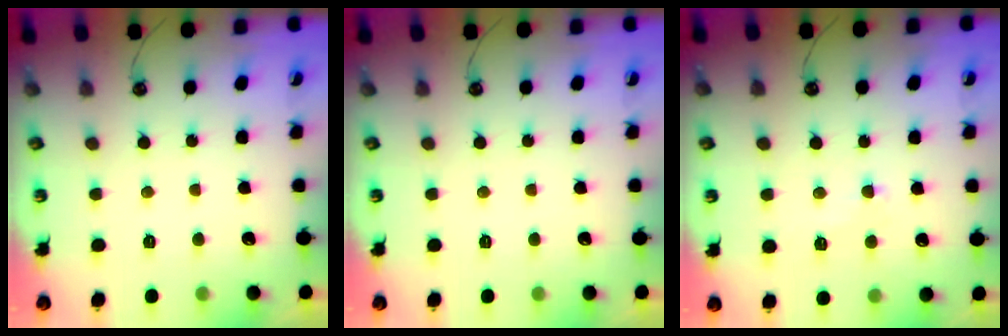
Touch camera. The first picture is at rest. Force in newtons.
{"total": 0.0}
{"total": 0.8, "press": 0.5, "slide": 0.7}